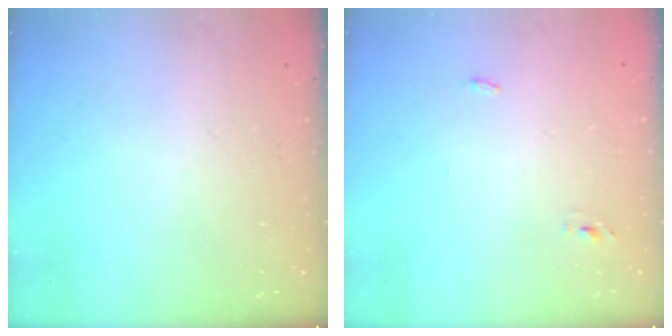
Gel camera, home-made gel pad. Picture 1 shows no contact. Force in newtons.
{"total": 2.7, "press": 2.6, "slide": 0.8}